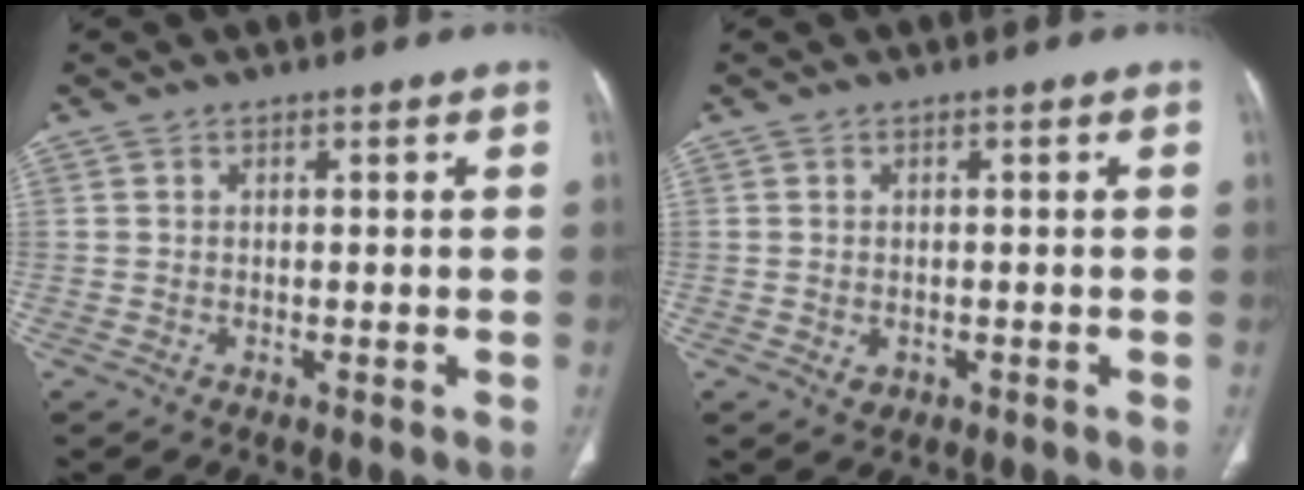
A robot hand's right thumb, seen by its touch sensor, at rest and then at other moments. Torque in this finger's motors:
{"motor_torque": [-0.27, 0.11, -0.28, 0.08, 0.05]}